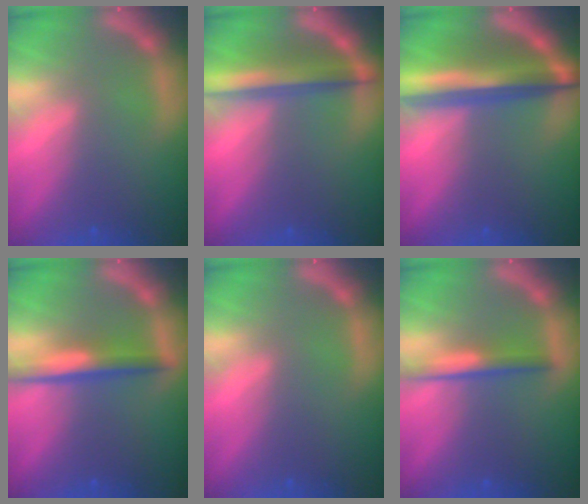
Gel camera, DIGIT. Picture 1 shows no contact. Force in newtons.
{"total": 5.5}
{"total": 9.1}
{"total": 4.0}
{"total": 0.0}
{"total": 3.0}